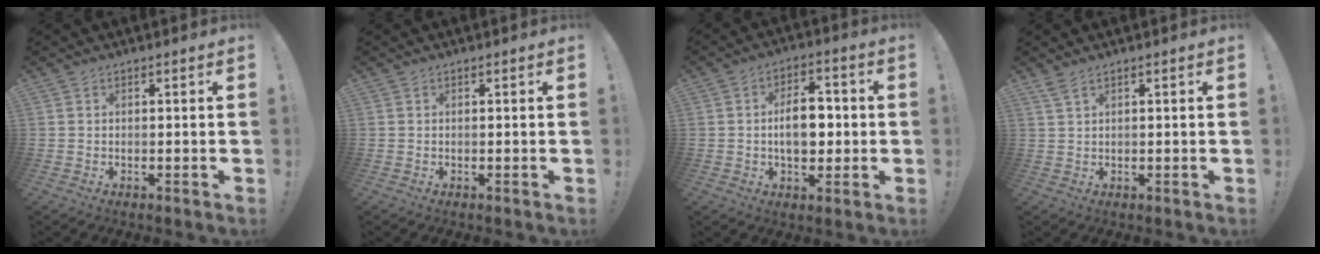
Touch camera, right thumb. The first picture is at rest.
{"total": 0.0}
{"total": 10.9, "force": [-0.3, 6.9, 8.5], "torque": [-0.138, 0.004, -0.010]}
{"total": 2.2, "force": [1.5, 0.4, 1.6], "torque": [-0.037, -0.001, 0.029]}